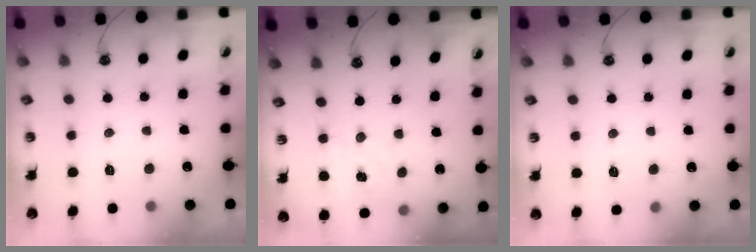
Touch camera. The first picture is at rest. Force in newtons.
{"total": 1.2, "press": 1.1, "slide": 0.2}
{"total": 2.7, "press": 2.6, "slide": 0.3}